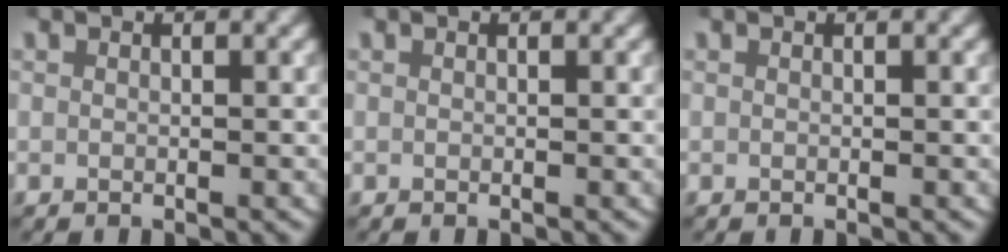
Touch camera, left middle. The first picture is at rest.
{"total": 0.0}
{"total": 0.0}